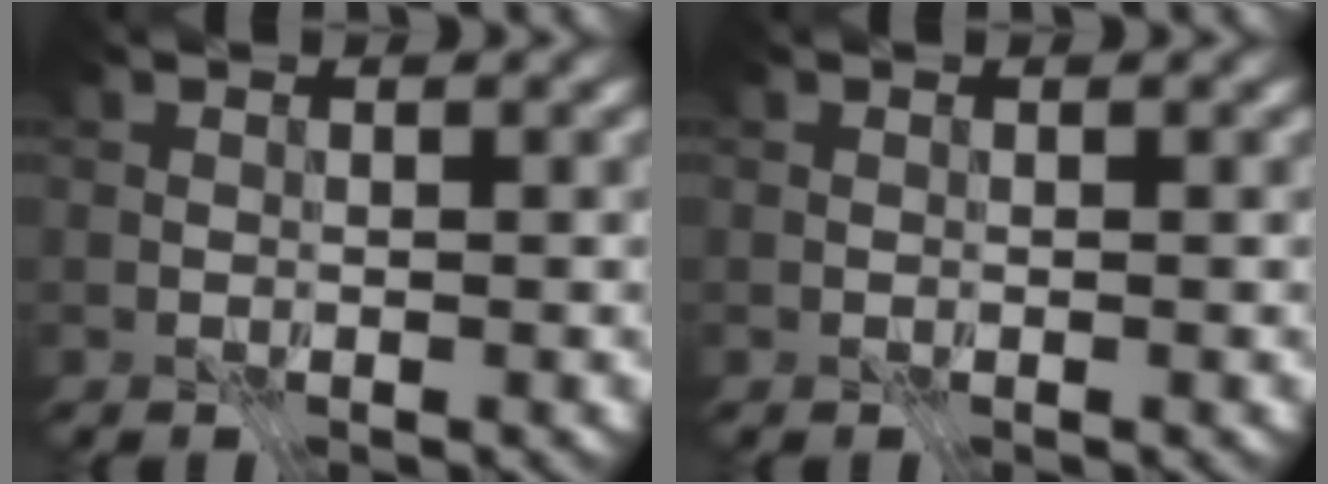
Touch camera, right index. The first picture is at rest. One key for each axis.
{"total": 0.0}